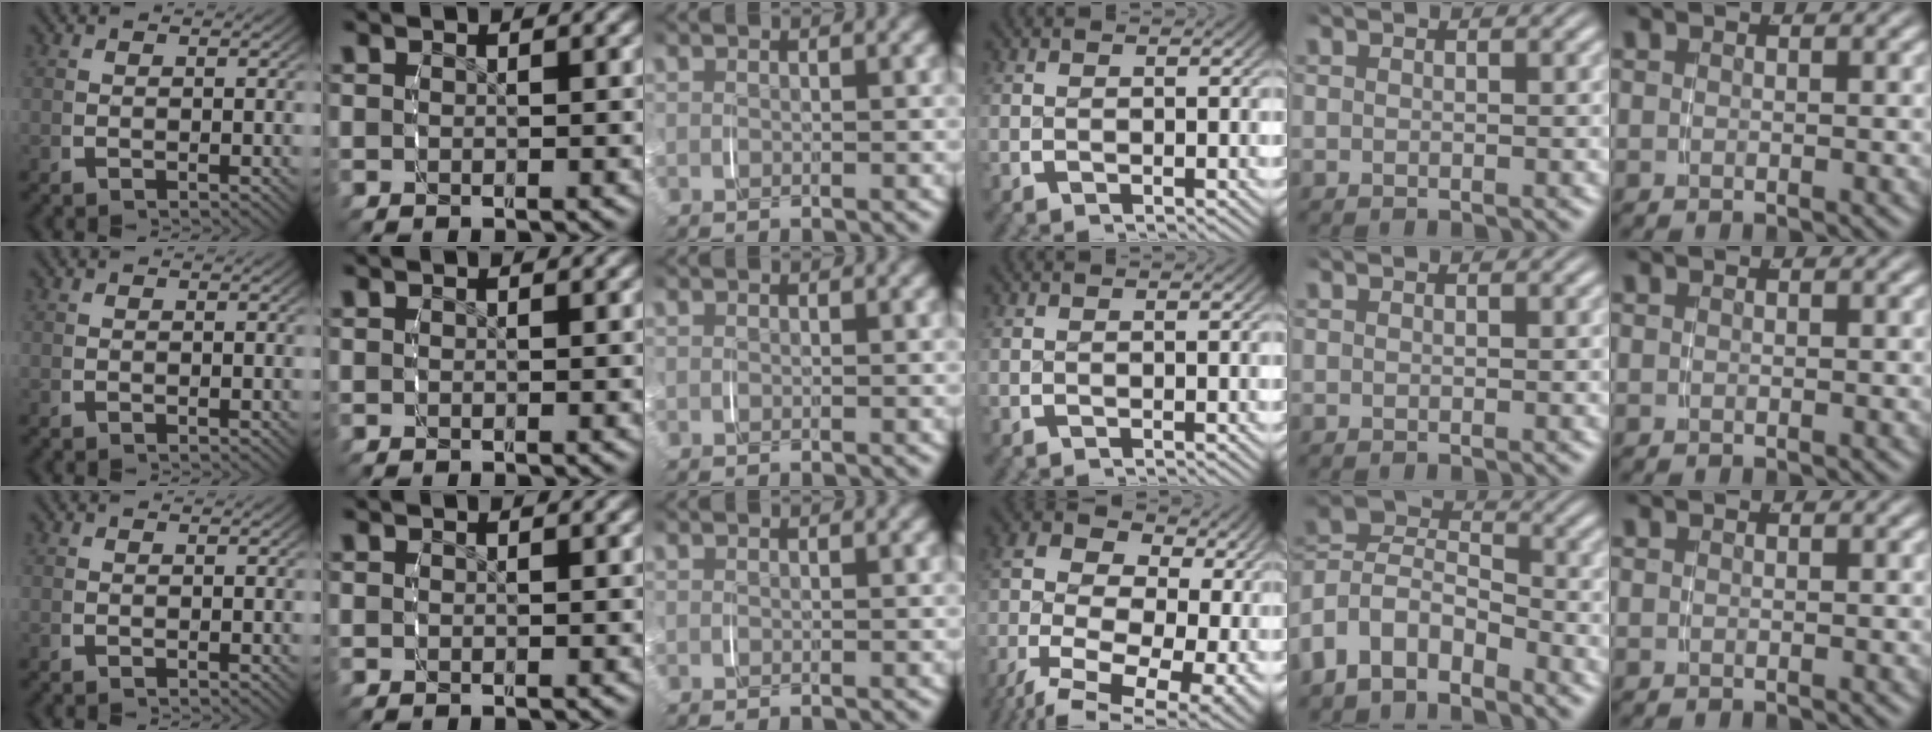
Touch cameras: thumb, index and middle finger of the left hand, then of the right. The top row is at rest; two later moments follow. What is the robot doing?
{"motion": "grasp_and_lifting", "object": "jacket"}